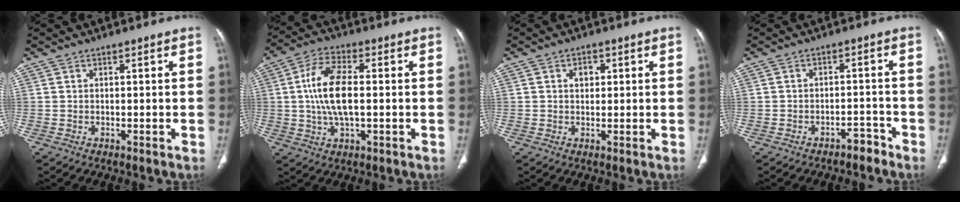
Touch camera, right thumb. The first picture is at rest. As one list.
[{"total": 11.4, "force": [0.3, 5.0, 10.2], "torque": [-0.208, 0.009, 0.004]}, {"total": 2.5, "force": [0.7, 1.9, 1.5], "torque": [-0.013, 0.002, 0.010]}, {"total": 3.1, "force": [-2.6, 1.4, 1.0], "torque": [-0.012, 0.028, -0.036]}]